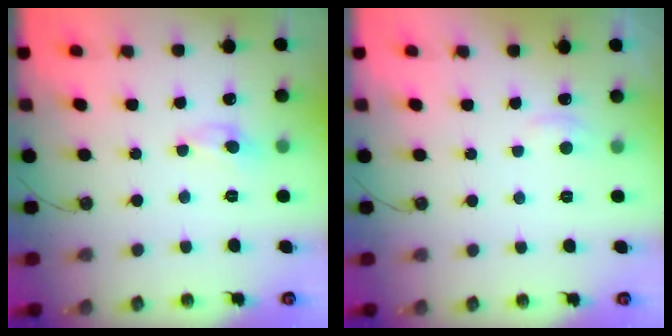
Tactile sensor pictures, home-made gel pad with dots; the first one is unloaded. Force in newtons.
{"total": 3.7, "press": 3.7, "slide": 0.3}